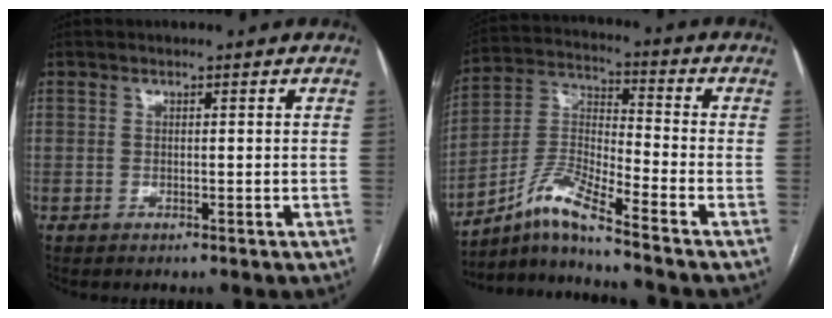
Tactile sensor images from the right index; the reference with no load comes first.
{"total": 9.4, "force": [-7.5, -0.8, 5.5], "torque": [-0.127, 0.004, -0.142]}